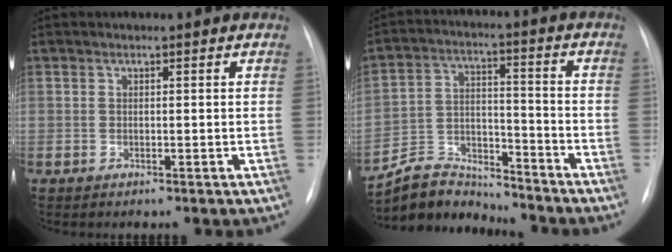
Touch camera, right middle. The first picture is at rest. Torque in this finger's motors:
{"motor_torque": [0.25, -0.45, 0.06, 0.00]}